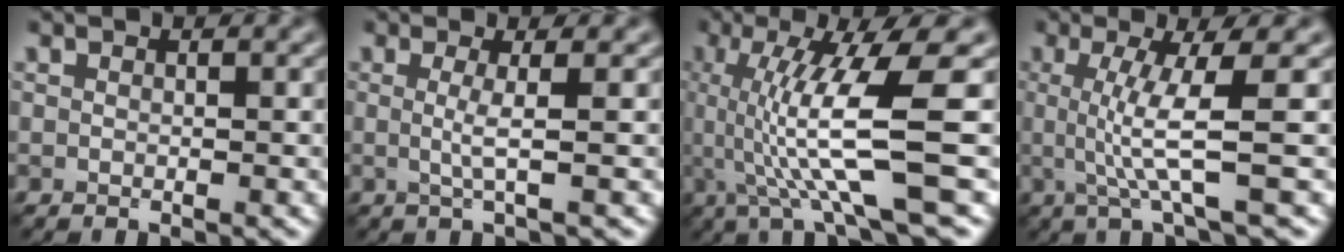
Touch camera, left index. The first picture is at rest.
{"total": 2.1, "force": [0.0, 0.4, 2.1], "torque": [-0.041, -0.003, -0.006]}
{"total": 9.0, "force": [-0.2, 1.4, 8.8], "torque": [-0.144, -0.009, 0.002]}
{"total": 5.3, "force": [0.2, 0.7, 5.2], "torque": [-0.102, -0.004, 0.005]}